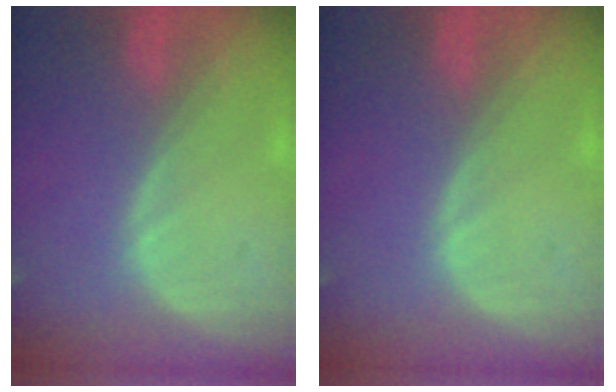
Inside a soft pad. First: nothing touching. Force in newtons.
{"total": 0.0}